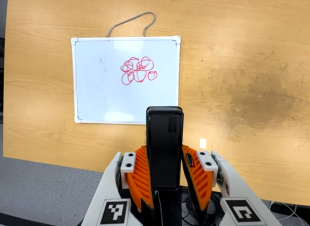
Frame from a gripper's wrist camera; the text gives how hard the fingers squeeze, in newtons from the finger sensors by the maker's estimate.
{"total": 4.2, "left": 2.7, "right": 5.6}